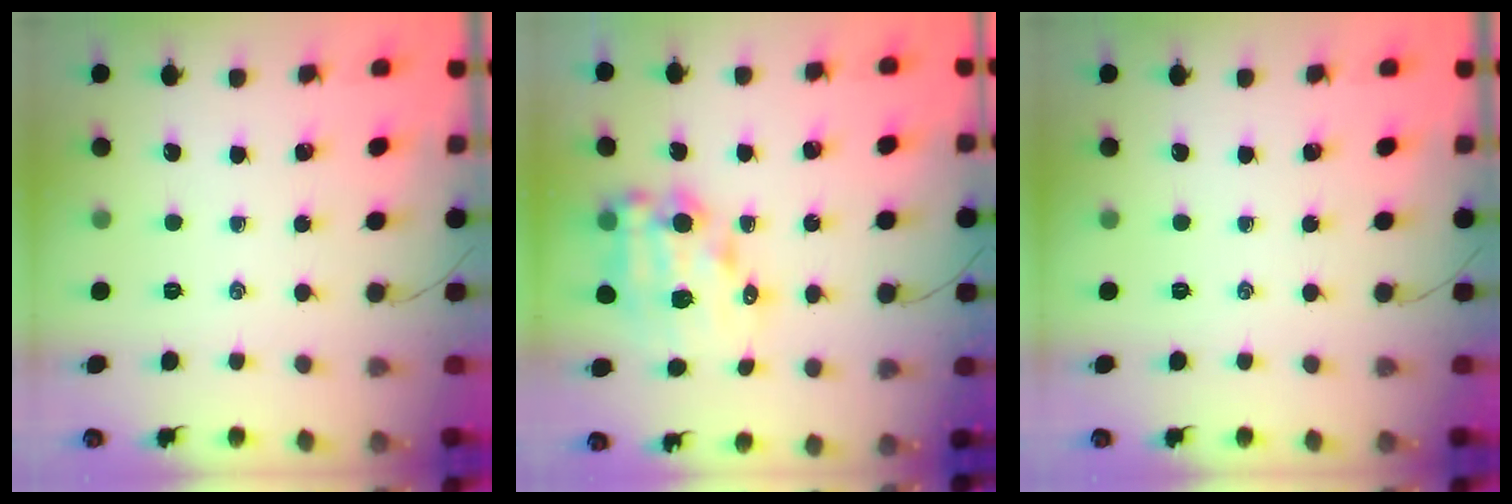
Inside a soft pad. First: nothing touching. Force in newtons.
{"total": 13.2, "press": 12.8, "slide": 3.2}
{"total": 0.0}